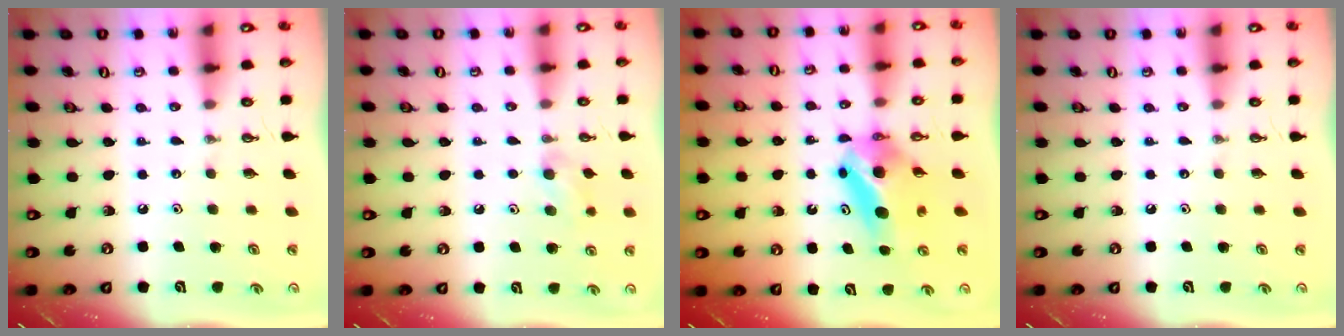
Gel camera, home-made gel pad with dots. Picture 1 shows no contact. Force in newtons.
{"total": 6.5, "press": 6.4, "slide": 1.4}
{"total": 6.5, "press": 6.2, "slide": 2.0}
{"total": 0.0}